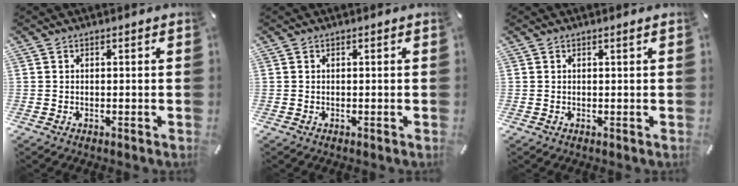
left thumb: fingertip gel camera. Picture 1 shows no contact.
{"total": 0.0}
{"total": 0.6, "force": [0.3, 0.0, 0.5], "torque": [-0.009, 0.001, 0.004]}